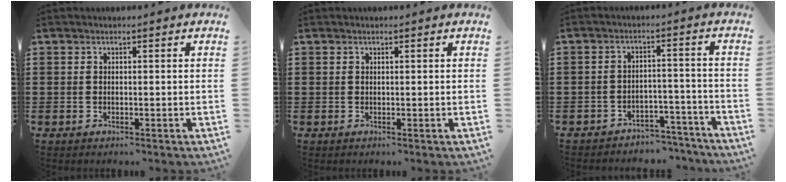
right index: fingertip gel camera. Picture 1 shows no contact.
{"total": 0.0}
{"total": 3.7, "force": [-3.6, 0.8, 0.6], "torque": [-0.013, 0.007, -0.073]}